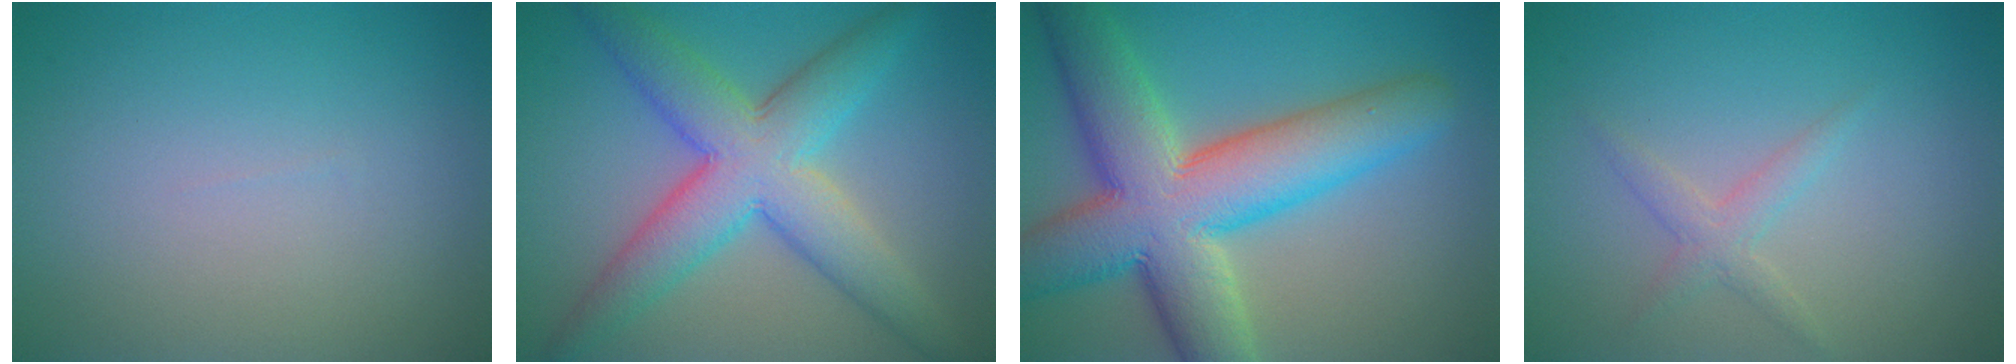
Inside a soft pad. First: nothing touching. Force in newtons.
{"total": 8.0, "press": 8.0, "slide": 0.2}
{"total": 12.2, "press": 12.2, "slide": 0.3}
{"total": 1.7, "press": 1.7, "slide": 0.1}